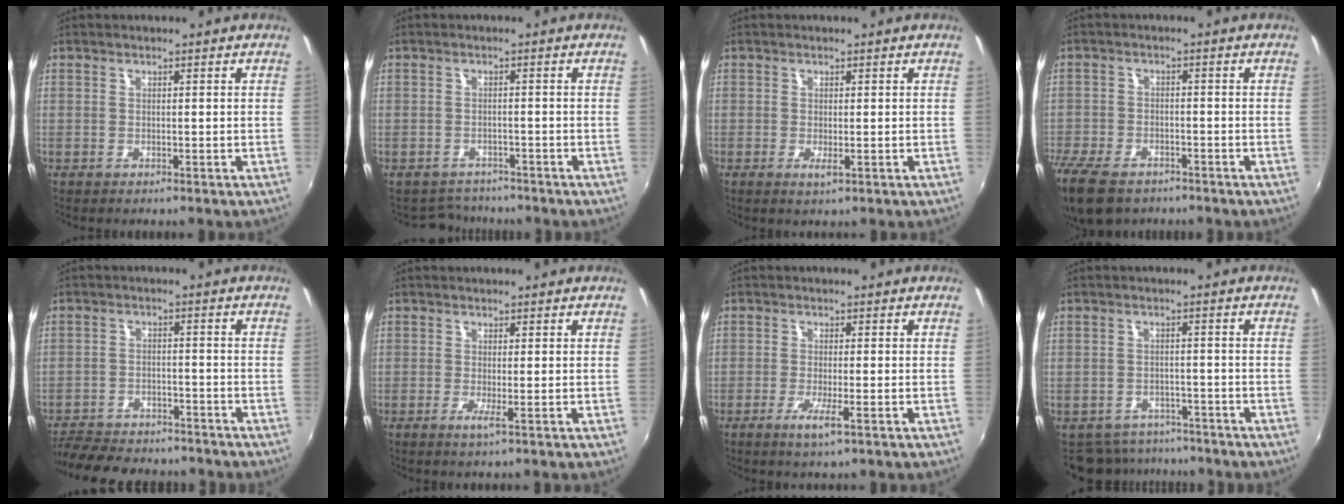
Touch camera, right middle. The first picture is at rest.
{"total": 4.2, "force": [-3.9, 1.7, -0.2], "torque": [-0.014, -0.002, -0.064]}
{"total": 1.5, "force": [-0.4, 0.2, 1.4], "torque": [-0.027, -0.005, -0.006]}
{"total": 12.4, "force": [-9.0, 6.2, 6.0], "torque": [-0.165, -0.035, -0.165]}
{"total": 14.9, "force": [-12.7, 5.1, 5.7], "torque": [-0.137, -0.012, -0.190]}
{"total": 1.5, "force": [-0.4, -0.4, 1.4], "torque": [-0.028, -0.007, -0.010]}
{"total": 3.8, "force": [-1.9, 0.0, 3.3], "torque": [-0.071, -0.012, -0.037]}
{"total": 7.9, "force": [-6.7, 3.9, 1.2], "torque": [-0.038, -0.002, -0.094]}